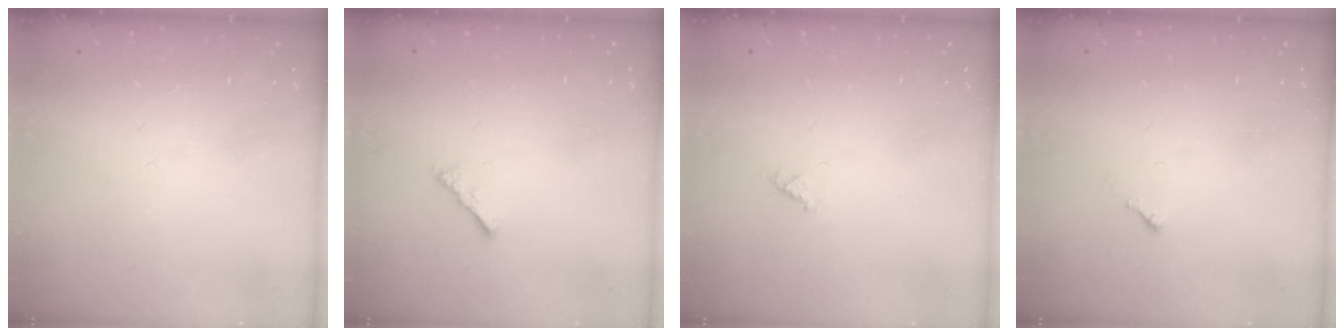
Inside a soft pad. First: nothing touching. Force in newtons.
{"total": 2.2, "press": 2.1, "slide": 0.5}
{"total": 0.6, "press": 0.6, "slide": 0.2}
{"total": 0.0}